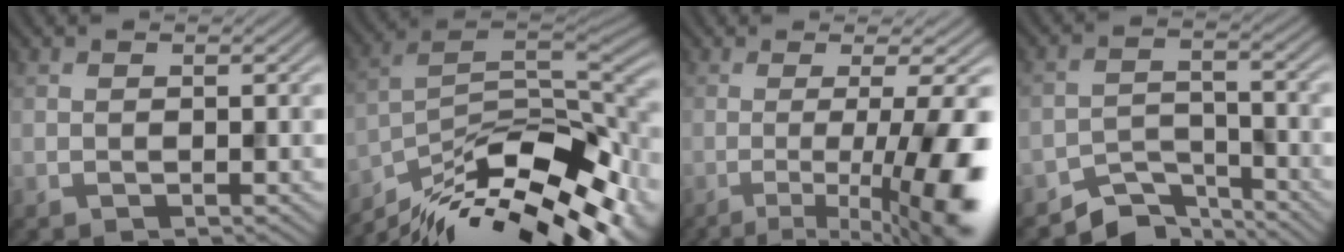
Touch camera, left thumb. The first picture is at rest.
{"total": 17.0, "force": [-12.8, 5.4, 9.7], "torque": [-0.204, -0.018, -0.206]}
{"total": 11.7, "force": [-3.0, 2.5, 11.1], "torque": [-0.151, -0.004, -0.047]}
{"total": 5.7, "force": [-5.0, 2.2, 1.7], "torque": [-0.024, -0.005, -0.097]}